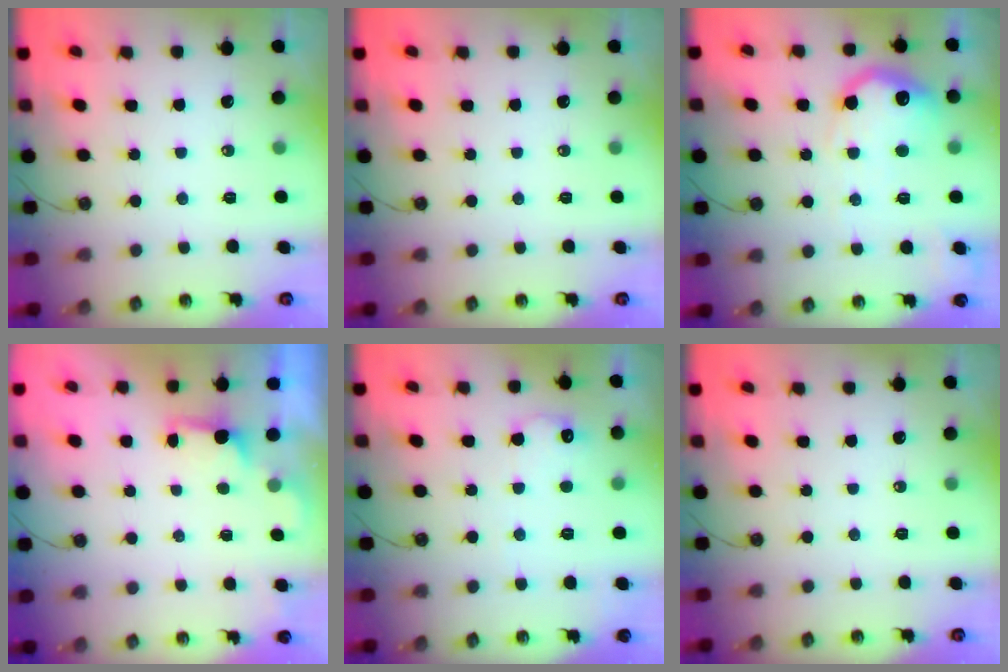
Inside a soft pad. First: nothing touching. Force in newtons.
{"total": 0.0}
{"total": 15.9, "press": 15.9, "slide": 1.1}
{"total": 1.2, "press": 0.8, "slide": 0.8}
{"total": 7.1, "press": 7.1, "slide": 0.5}
{"total": 0.0}